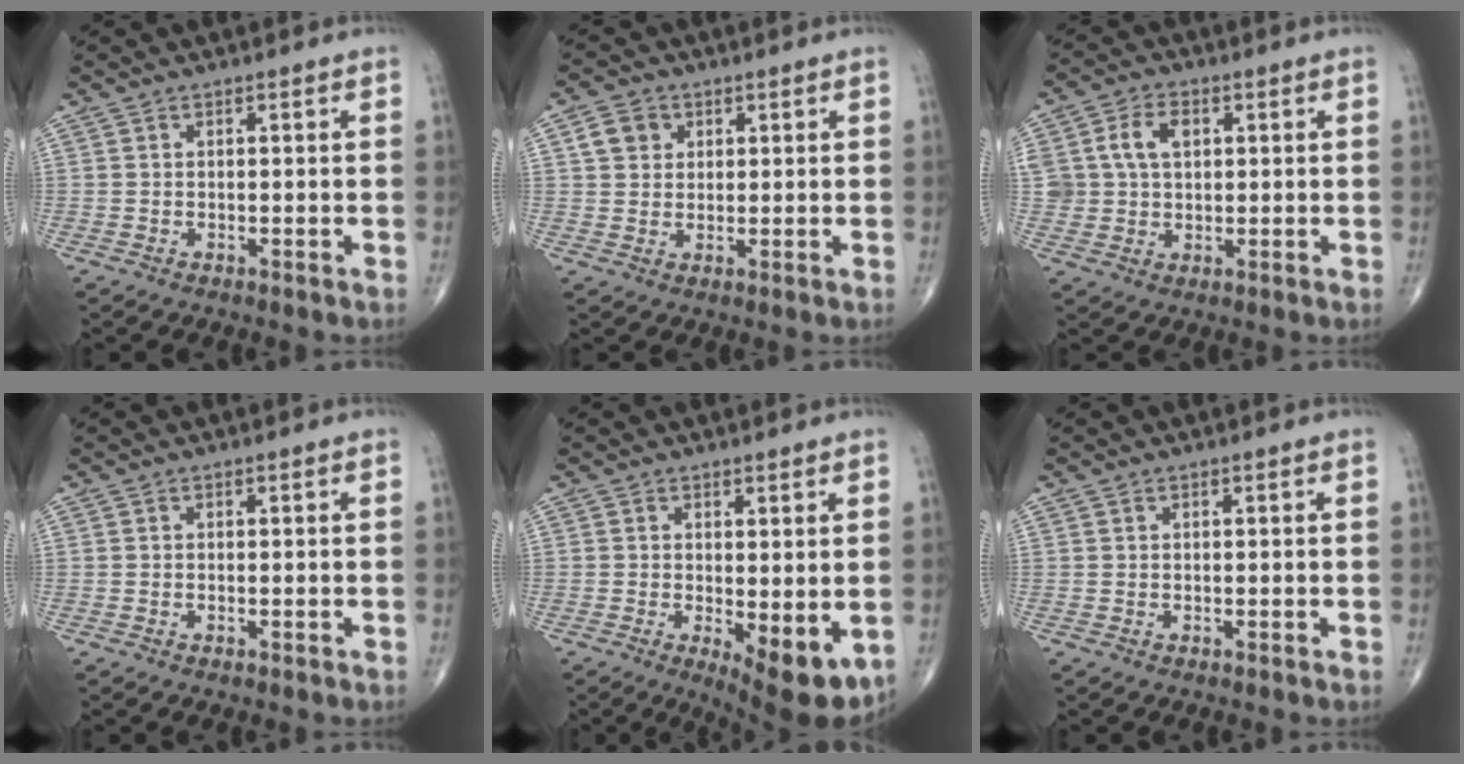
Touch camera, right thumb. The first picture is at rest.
{"total": 4.8, "force": [1.7, 4.0, 2.0], "torque": [-0.017, -0.001, 0.029]}
{"total": 8.8, "force": [2.2, 6.4, 5.6], "torque": [-0.104, 0.005, 0.045]}
{"total": 0.0}
{"total": 9.1, "force": [-2.0, 3.3, 8.3], "torque": [-0.103, -0.023, -0.019]}
{"total": 0.0}